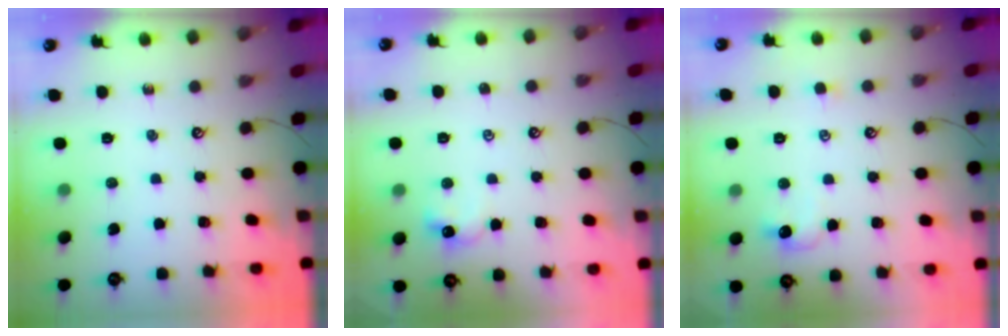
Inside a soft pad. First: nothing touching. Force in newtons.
{"total": 1.7, "press": 1.7, "slide": 0.3}
{"total": 2.1, "press": 2.0, "slide": 0.7}